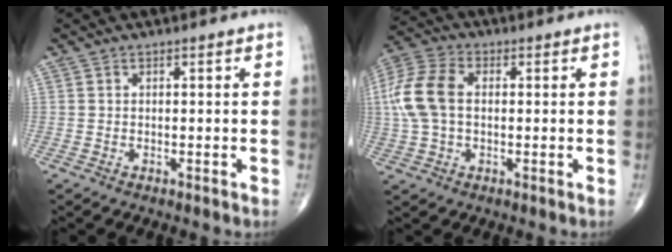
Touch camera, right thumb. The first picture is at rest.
{"total": 11.3, "force": [0.9, 7.2, 8.6], "torque": [-0.198, 0.024, 0.013]}